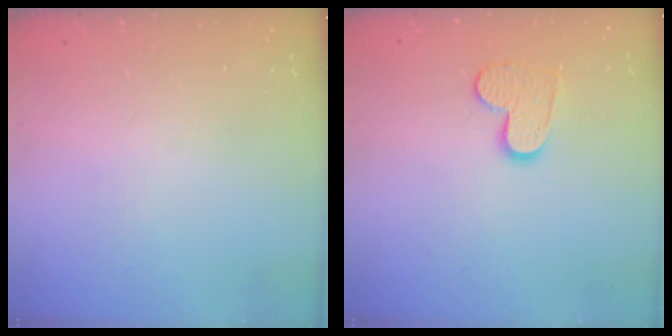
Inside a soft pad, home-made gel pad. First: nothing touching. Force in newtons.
{"total": 9.9, "press": 9.8, "slide": 0.7}